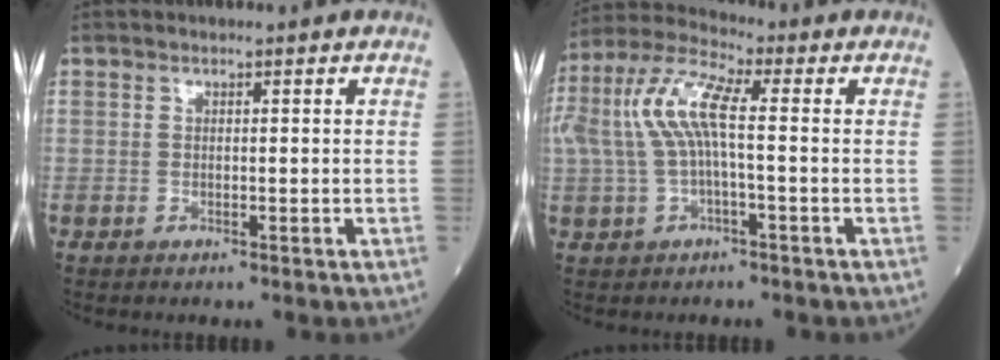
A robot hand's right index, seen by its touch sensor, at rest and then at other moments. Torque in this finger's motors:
{"motor_torque": [1.58, 0.18, 0.65, 0.21]}